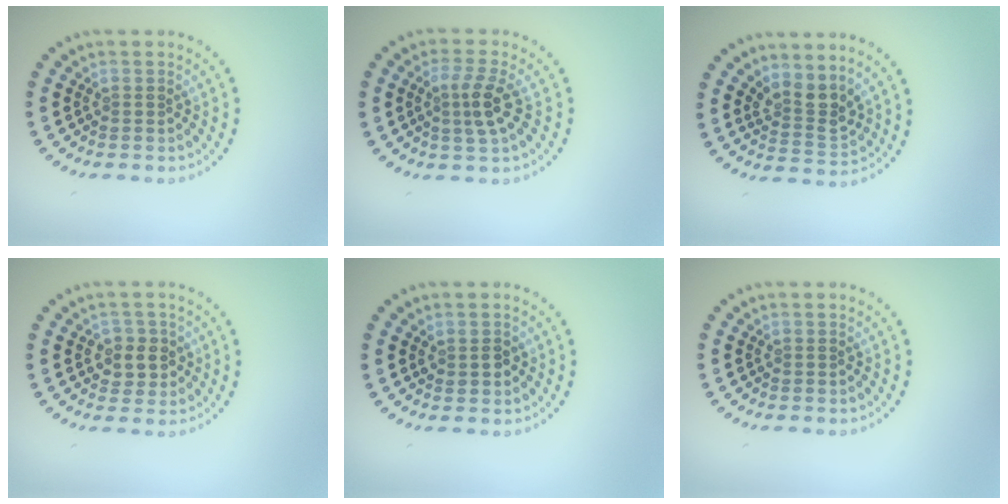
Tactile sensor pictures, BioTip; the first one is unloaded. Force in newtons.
{"total": 2.8, "press": 2.5, "slide": 1.3}
{"total": 2.8, "press": 2.1, "slide": 1.9}
{"total": 2.4, "press": 2.3, "slide": 0.7}
{"total": 1.4, "press": 1.3, "slide": 0.3}
{"total": 0.0}